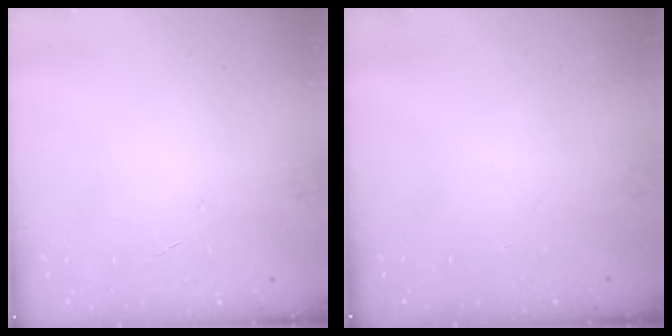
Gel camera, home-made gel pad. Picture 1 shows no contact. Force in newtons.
{"total": 0.0}